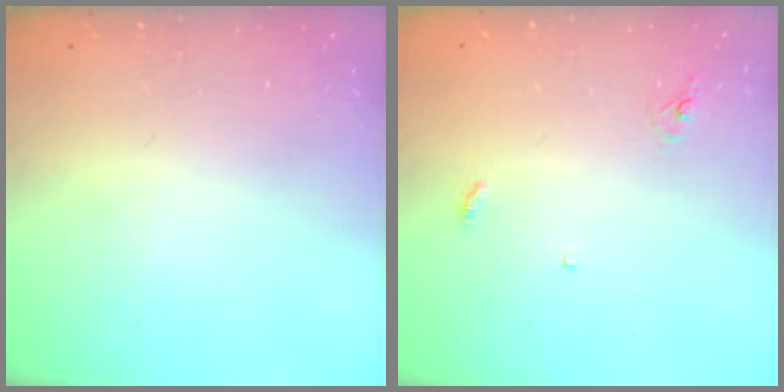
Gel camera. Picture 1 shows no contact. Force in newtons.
{"total": 2.9, "press": 2.9, "slide": 0.2}